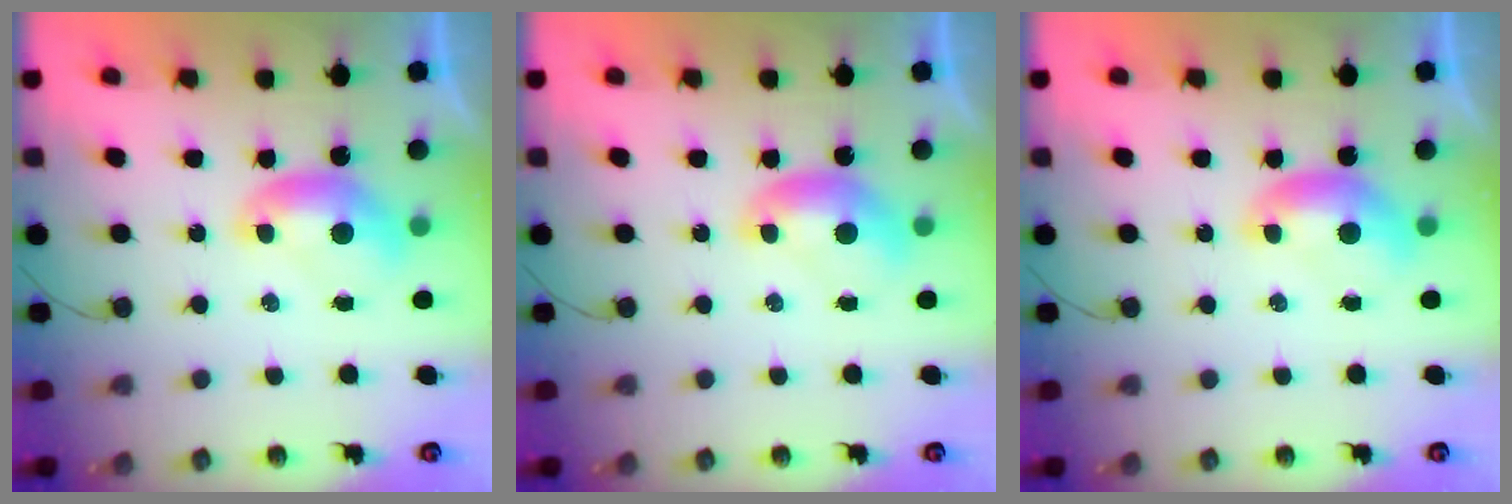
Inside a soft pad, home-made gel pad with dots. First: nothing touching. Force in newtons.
{"total": 0.0}
{"total": 0.0}